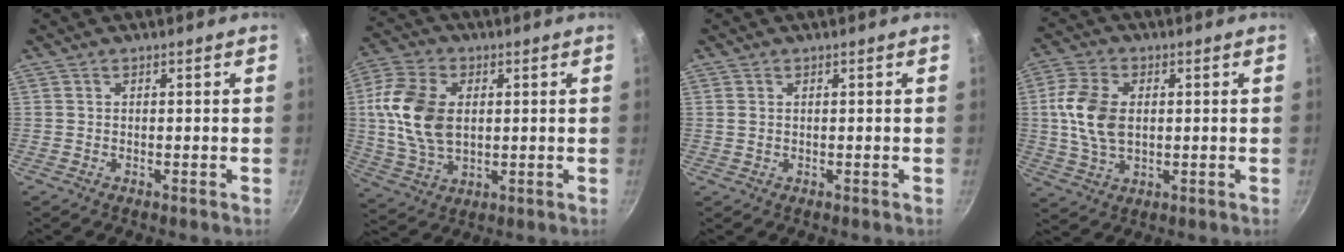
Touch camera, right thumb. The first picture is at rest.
{"total": 14.8, "force": [1.6, 9.9, 10.9], "torque": [-0.201, 0.000, 0.029]}
{"total": 1.1, "force": [0.2, 0.8, 0.7], "torque": [-0.013, 0.002, 0.006]}
{"total": 11.0, "force": [1.0, 7.3, 8.2], "torque": [-0.151, 0.006, 0.016]}